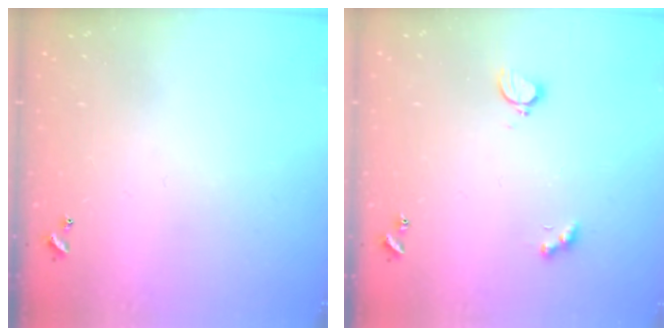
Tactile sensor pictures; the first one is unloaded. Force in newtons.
{"total": 4.0, "press": 3.9, "slide": 0.6}